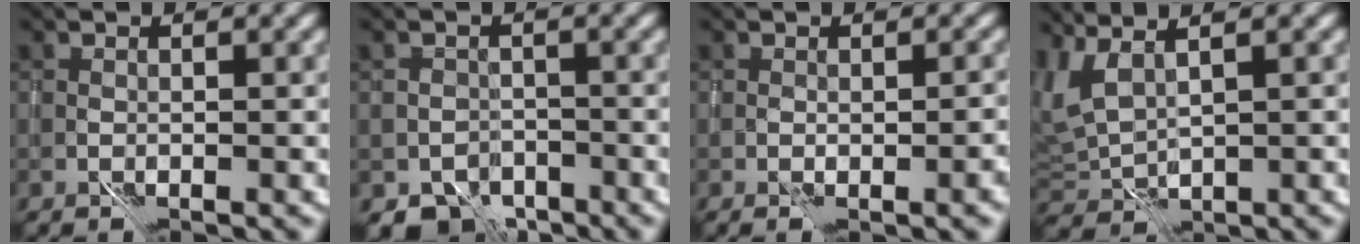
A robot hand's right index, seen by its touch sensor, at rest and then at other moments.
{"total": 3.4, "force": [-2.3, 2.2, 1.0], "torque": [-0.001, -0.001, -0.038]}
{"total": 2.9, "force": [-0.6, 1.0, 2.7], "torque": [-0.029, -0.002, 0.004]}
{"total": 4.6, "force": [2.5, 1.6, 3.4], "torque": [-0.093, 0.002, 0.054]}